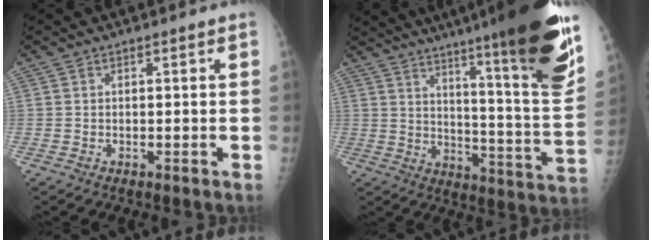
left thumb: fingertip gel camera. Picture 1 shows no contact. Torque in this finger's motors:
{"motor_torque": [3.55, 1.46, 1.71, -1.06, 0.44]}